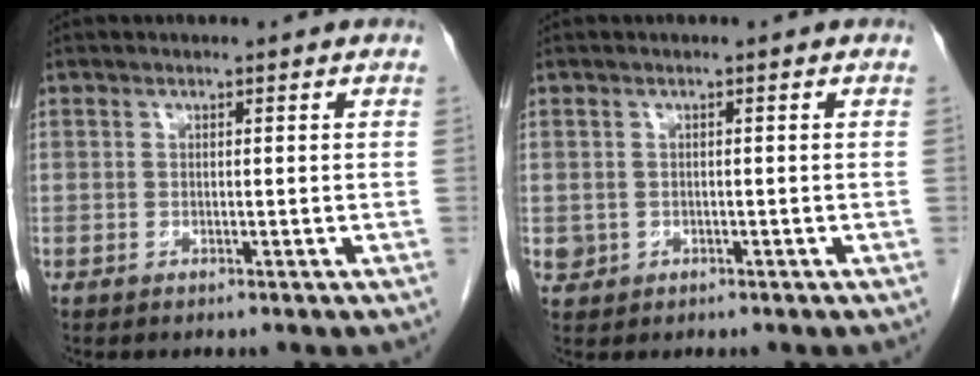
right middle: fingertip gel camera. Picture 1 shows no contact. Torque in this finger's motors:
{"motor_torque": [0.28, 0.02, 0.03, 0.00]}